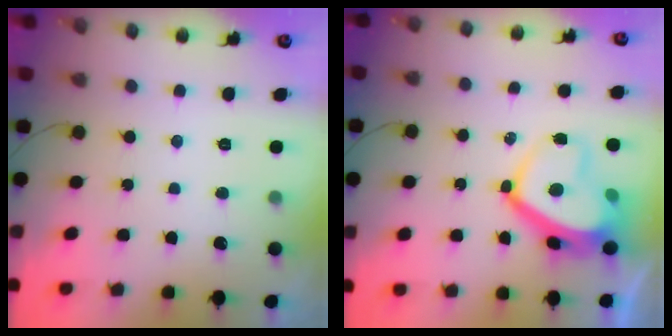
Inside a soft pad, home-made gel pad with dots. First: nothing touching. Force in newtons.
{"total": 13.6, "press": 13.5, "slide": 1.6}